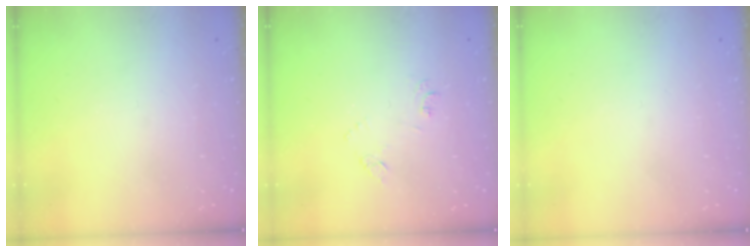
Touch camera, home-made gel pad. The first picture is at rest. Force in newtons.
{"total": 7.9, "press": 7.9, "slide": 0.6}
{"total": 1.8, "press": 1.7, "slide": 0.1}